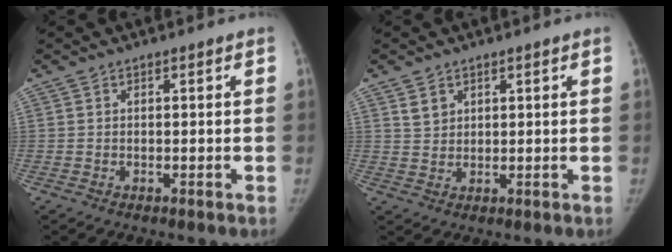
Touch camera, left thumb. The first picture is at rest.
{"total": 2.9, "force": [1.5, 2.2, 0.9], "torque": [-0.005, -0.009, 0.032]}